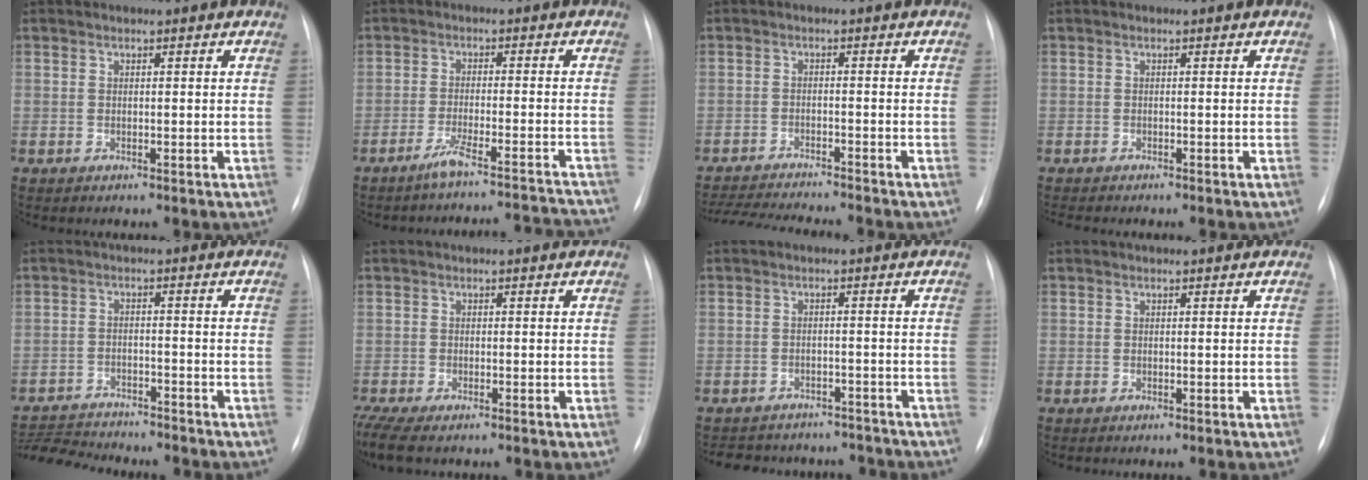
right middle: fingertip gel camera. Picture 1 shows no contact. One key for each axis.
{"total": 12.7, "fx": -12.3, "fy": -1.0, "fz": 3.1, "tx": -0.018, "ty": 0.005, "tz": -0.163}
{"total": 11.8, "fx": -11.0, "fy": 0.4, "fz": 4.3, "tx": -0.069, "ty": -0.014, "tz": -0.162}
{"total": 2.4, "fx": -2.1, "fy": 0.3, "fz": 1.0, "tx": -0.016, "ty": -0.007, "tz": -0.025}
{"total": 10.2, "fx": -9.8, "fy": 1.1, "fz": 2.4, "tx": -0.042, "ty": 0.000, "tz": -0.153}
{"total": 5.8, "fx": -4.4, "fy": 1.6, "fz": 3.5, "tx": -0.079, "ty": -0.009, "tz": -0.074}
{"total": 11.8, "fx": -10.6, "fy": 4.6, "fz": 2.0, "tx": -0.040, "ty": 0.018, "tz": -0.122}
{"total": 0.0}